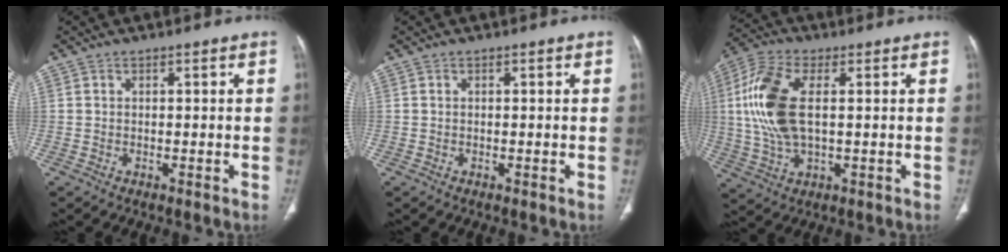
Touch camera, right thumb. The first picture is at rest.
{"total": 0.0}
{"total": 13.5, "force": [1.7, 6.8, 11.6], "torque": [-0.262, 0.006, 0.033]}